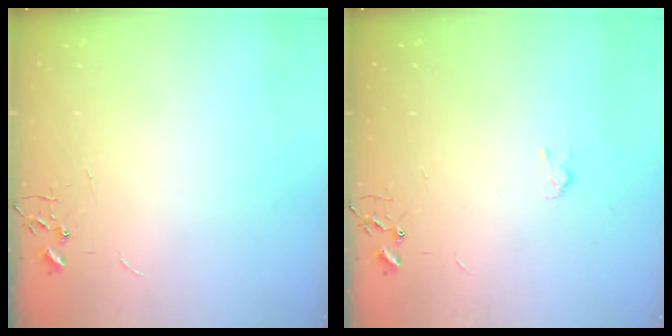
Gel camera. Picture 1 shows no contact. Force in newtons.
{"total": 3.0, "press": 3.0, "slide": 0.6}